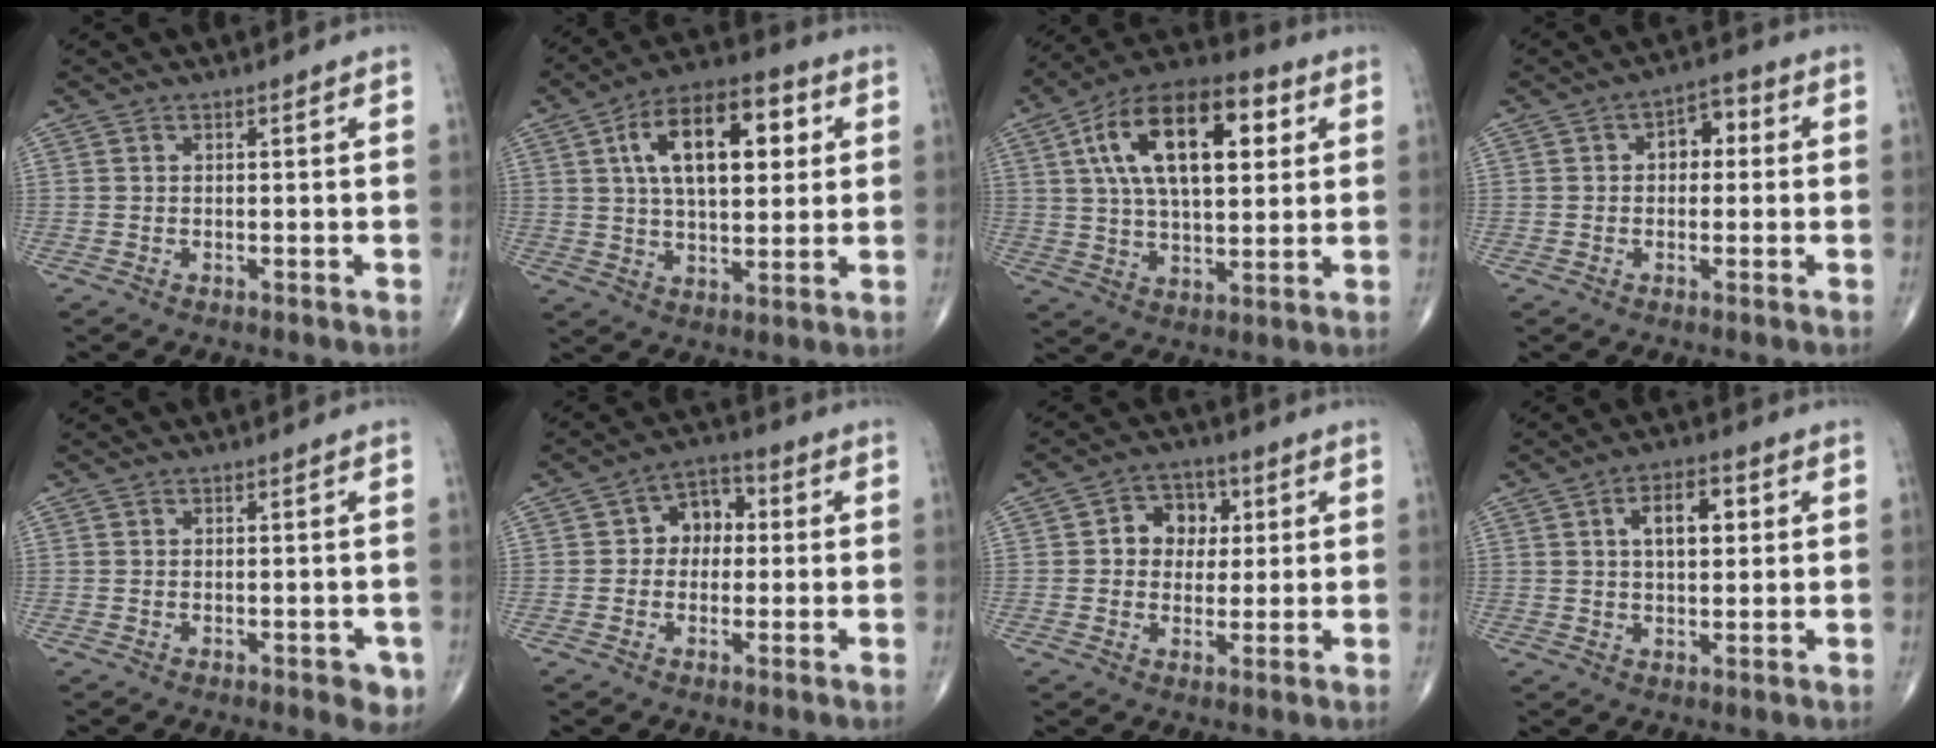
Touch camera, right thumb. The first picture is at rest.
{"total": 17.8, "force": [4.9, 9.0, 14.5], "torque": [-0.210, 0.009, 0.076]}
{"total": 21.3, "force": [6.2, 10.5, 17.5], "torque": [-0.277, 0.008, 0.095]}
{"total": 5.3, "force": [0.6, 3.6, 3.9], "torque": [-0.029, 0.020, -0.001]}
{"total": 3.2, "force": [-1.4, 1.4, 2.5], "torque": [-0.017, 0.003, -0.015]}
{"total": 7.0, "force": [0.5, 5.4, 4.5], "torque": [-0.032, 0.022, -0.004]}
{"total": 7.8, "force": [1.5, 6.4, 4.3], "torque": [-0.018, 0.007, 0.016]}
{"total": 7.7, "force": [2.0, 4.1, 6.3], "torque": [-0.083, 0.006, 0.029]}